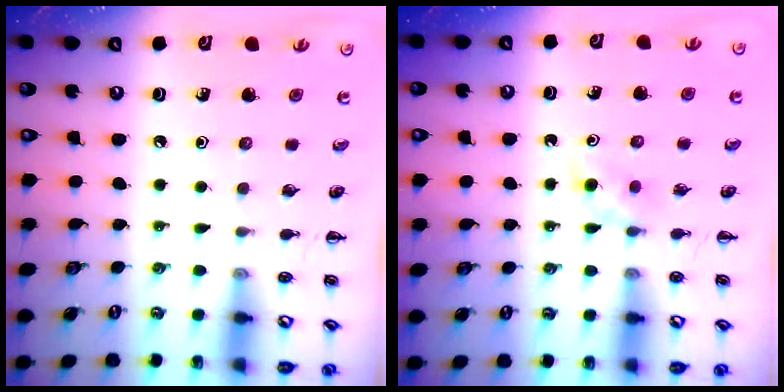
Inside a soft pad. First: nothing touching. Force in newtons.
{"total": 3.3, "press": 3.1, "slide": 0.9}